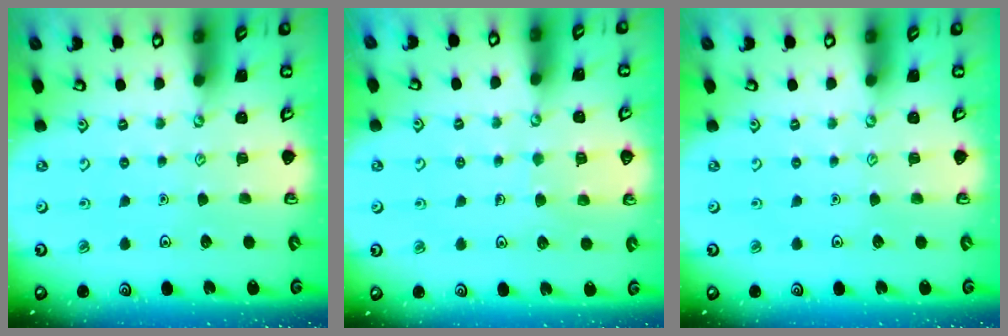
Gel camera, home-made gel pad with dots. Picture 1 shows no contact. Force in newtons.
{"total": 5.2, "press": 5.2, "slide": 0.4}
{"total": 0.0}